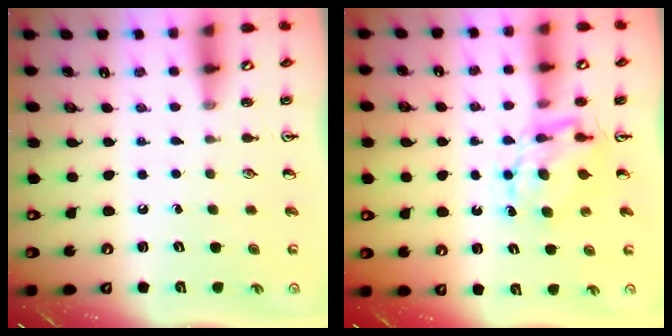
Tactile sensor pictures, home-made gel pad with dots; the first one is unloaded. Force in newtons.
{"total": 6.8, "press": 6.8, "slide": 0.4}